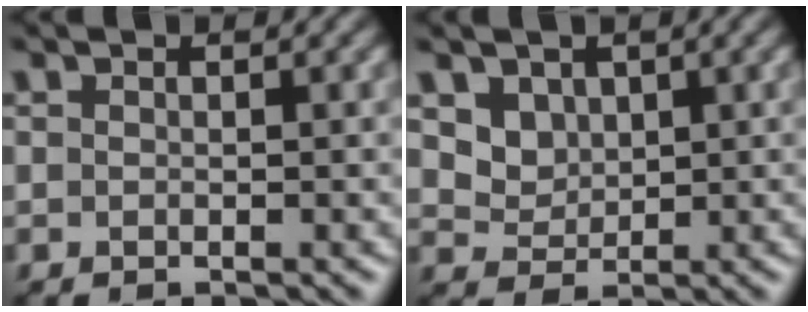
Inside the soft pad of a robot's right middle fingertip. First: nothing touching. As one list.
[{"total": 3.0, "force": [1.8, 2.2, 0.9], "torque": [-0.032, -0.016, 0.052]}]